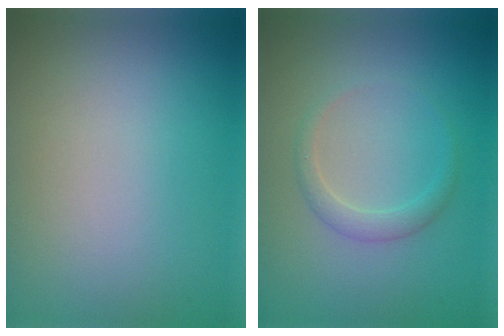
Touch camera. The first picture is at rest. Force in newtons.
{"total": 1.7, "press": 1.7, "slide": 0.0}